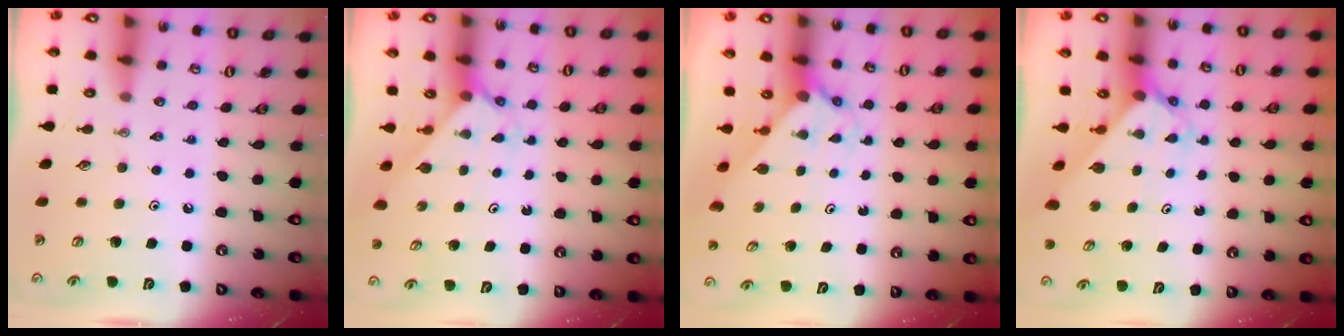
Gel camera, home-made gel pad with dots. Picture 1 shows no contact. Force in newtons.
{"total": 2.2, "press": 2.2, "slide": 0.2}
{"total": 1.6, "press": 1.6, "slide": 0.1}
{"total": 2.4, "press": 2.4, "slide": 0.2}